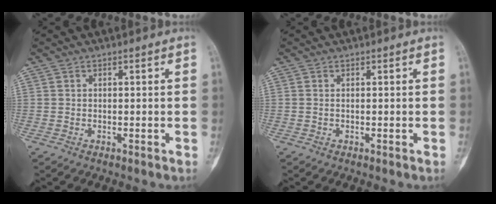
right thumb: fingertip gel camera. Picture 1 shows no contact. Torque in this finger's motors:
{"motor_torque": [-0.21, -0.22, 0.15, 0.15, -0.04]}